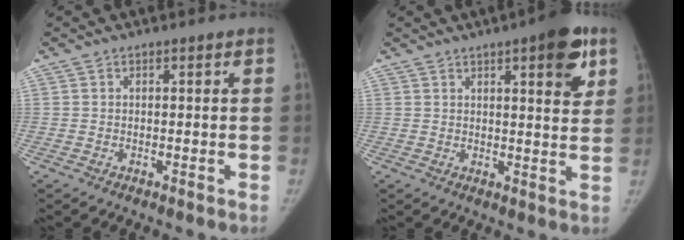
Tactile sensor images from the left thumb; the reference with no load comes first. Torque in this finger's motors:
{"motor_torque": [1.87, 1.74, 0.92, -0.15, 0.04]}